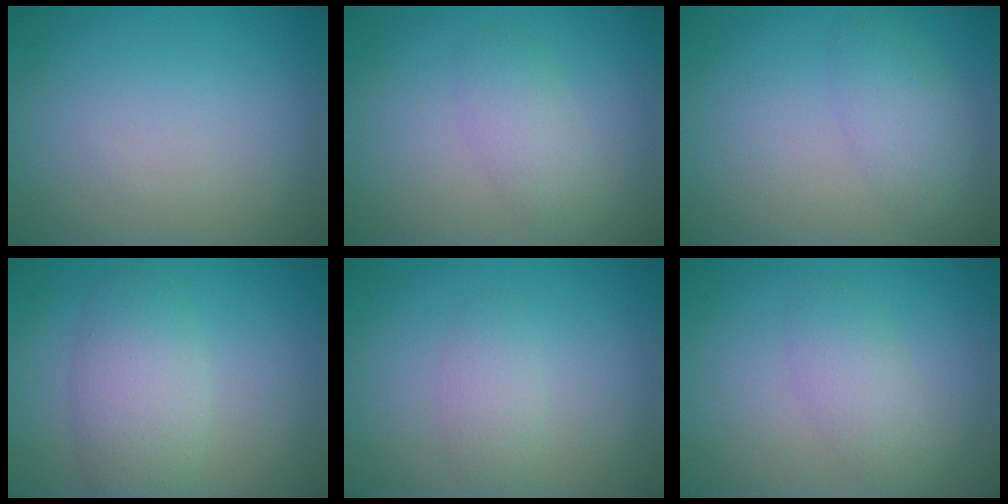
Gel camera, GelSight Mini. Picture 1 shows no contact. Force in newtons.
{"total": 2.2, "press": 2.2, "slide": 0.0}
{"total": 2.8, "press": 2.8, "slide": 0.2}
{"total": 4.2, "press": 4.2, "slide": 0.2}
{"total": 1.6, "press": 1.6, "slide": 0.2}
{"total": 2.5, "press": 2.5, "slide": 0.0}